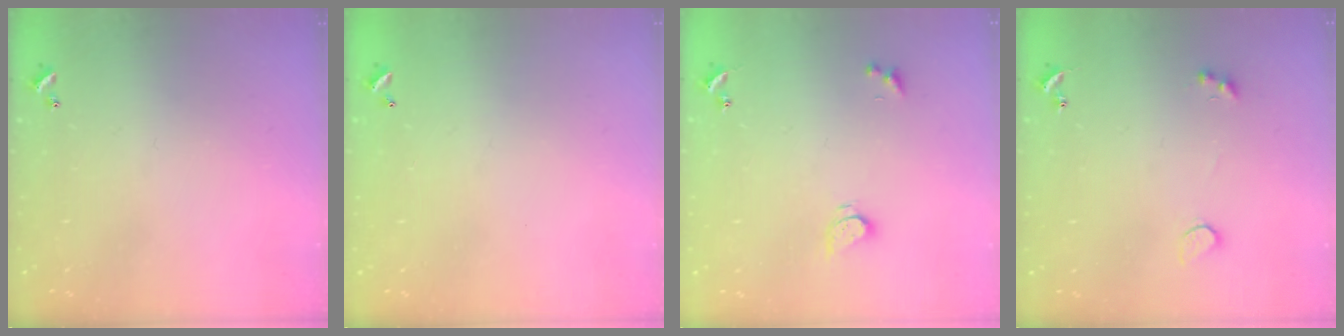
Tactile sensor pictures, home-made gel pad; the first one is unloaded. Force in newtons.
{"total": 2.9, "press": 2.9, "slide": 0.1}
{"total": 2.6, "press": 2.6, "slide": 0.2}
{"total": 2.1, "press": 1.9, "slide": 1.0}